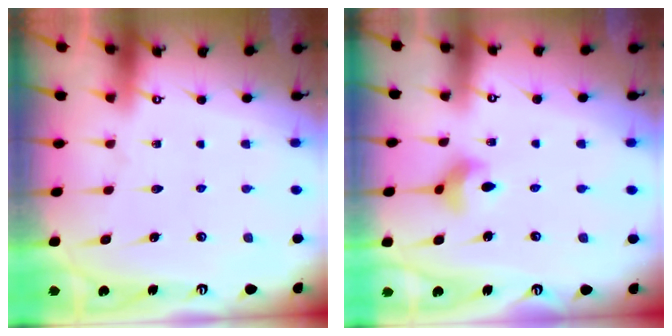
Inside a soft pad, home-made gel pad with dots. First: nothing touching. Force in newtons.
{"total": 5.3, "press": 5.2, "slide": 0.8}